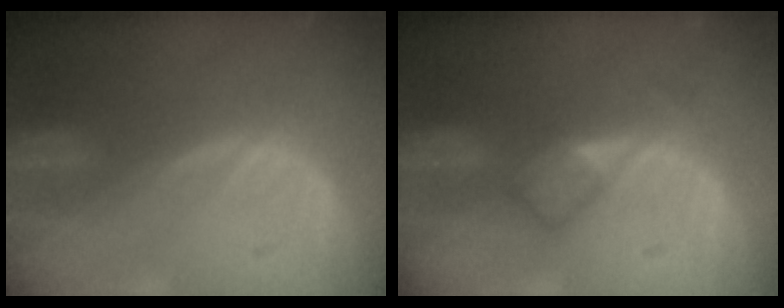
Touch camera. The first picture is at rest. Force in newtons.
{"total": 3.1, "press": 3.1, "slide": 0.2}